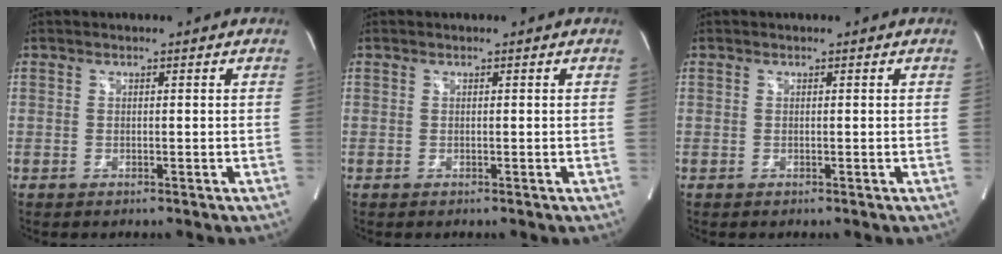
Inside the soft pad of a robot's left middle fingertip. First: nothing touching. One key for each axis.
{"total": 0.0}
{"total": 0.0}